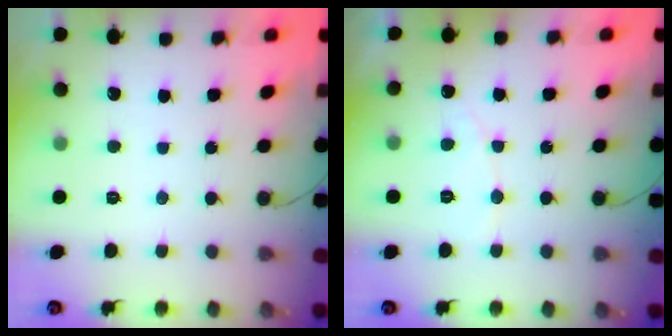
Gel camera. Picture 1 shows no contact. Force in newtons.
{"total": 3.8, "press": 3.8, "slide": 0.3}